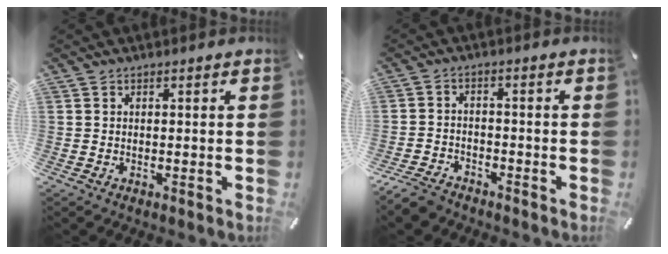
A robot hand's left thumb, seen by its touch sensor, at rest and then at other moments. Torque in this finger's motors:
{"motor_torque": [-0.33, 0.52, 0.19, 0.18, 0.06]}